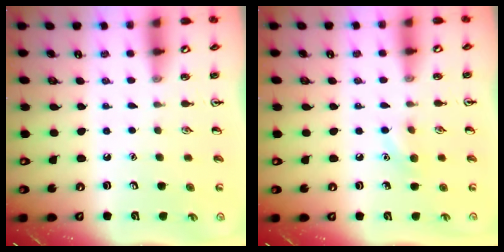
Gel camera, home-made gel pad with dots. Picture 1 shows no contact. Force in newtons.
{"total": 6.8, "press": 6.6, "slide": 1.5}